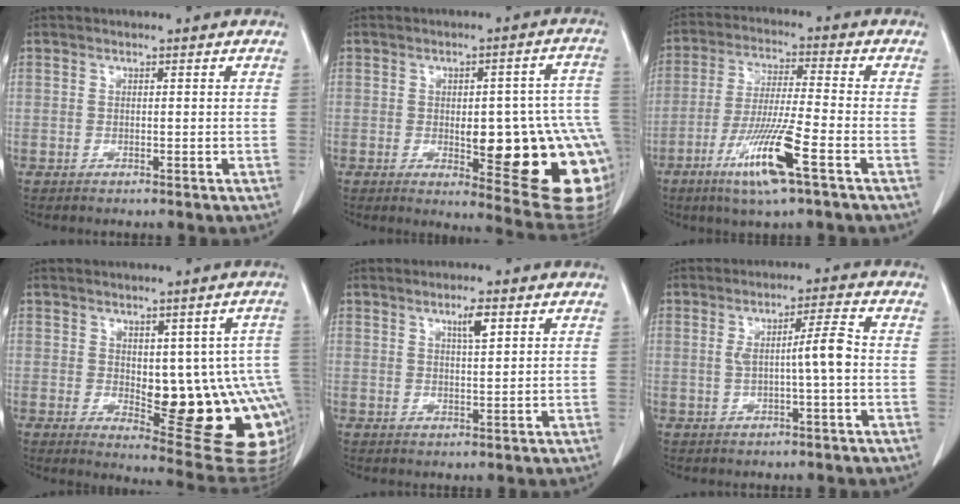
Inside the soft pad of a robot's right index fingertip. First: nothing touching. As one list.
[{"total": 22.3, "force": [-4.4, 5.6, 21.1], "torque": [-0.170, 0.014, -0.030]}, {"total": 11.5, "force": [-5.5, -0.1, 10.1], "torque": [-0.198, -0.022, -0.105]}, {"total": 17.3, "force": [-2.1, 6.1, 16.0], "torque": [-0.126, 0.010, -0.002]}, {"total": 2.9, "force": [1.5, 0.3, 2.5], "torque": [-0.043, -0.002, 0.025]}, {"total": 5.2, "force": [-0.3, 0.0, 5.2], "torque": [-0.089, 0.009, -0.002]}]